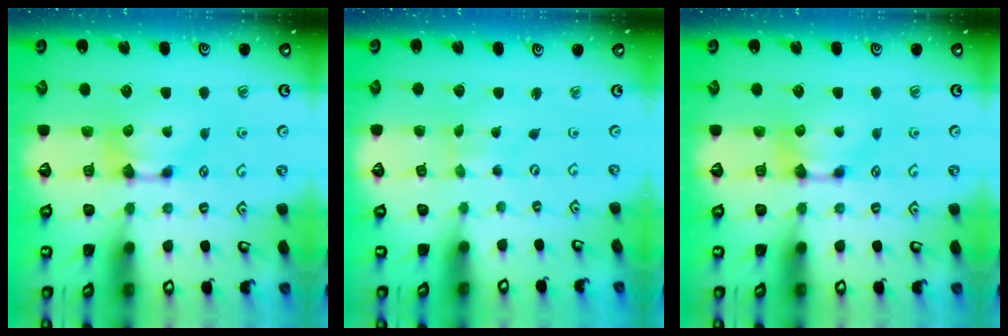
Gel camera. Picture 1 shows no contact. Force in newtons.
{"total": 5.4, "press": 5.4, "slide": 0.2}
{"total": 0.0}